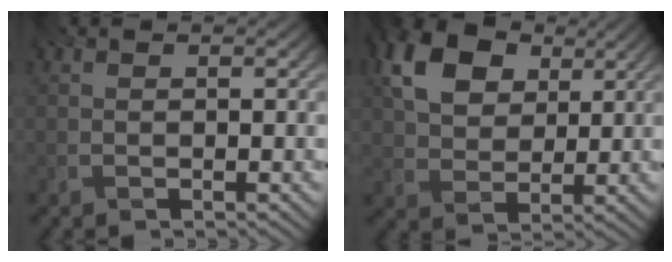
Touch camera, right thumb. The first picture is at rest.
{"total": 10.5, "force": [4.3, 7.0, 6.5], "torque": [-0.153, 0.021, 0.057]}